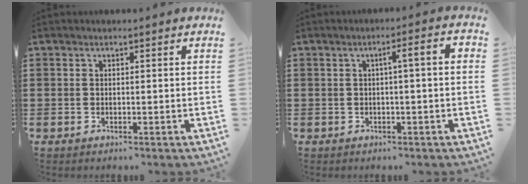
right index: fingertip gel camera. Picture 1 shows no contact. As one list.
[{"total": 2.9, "force": [-0.4, 0.0, 2.9], "torque": [-0.050, 0.000, -0.011]}]